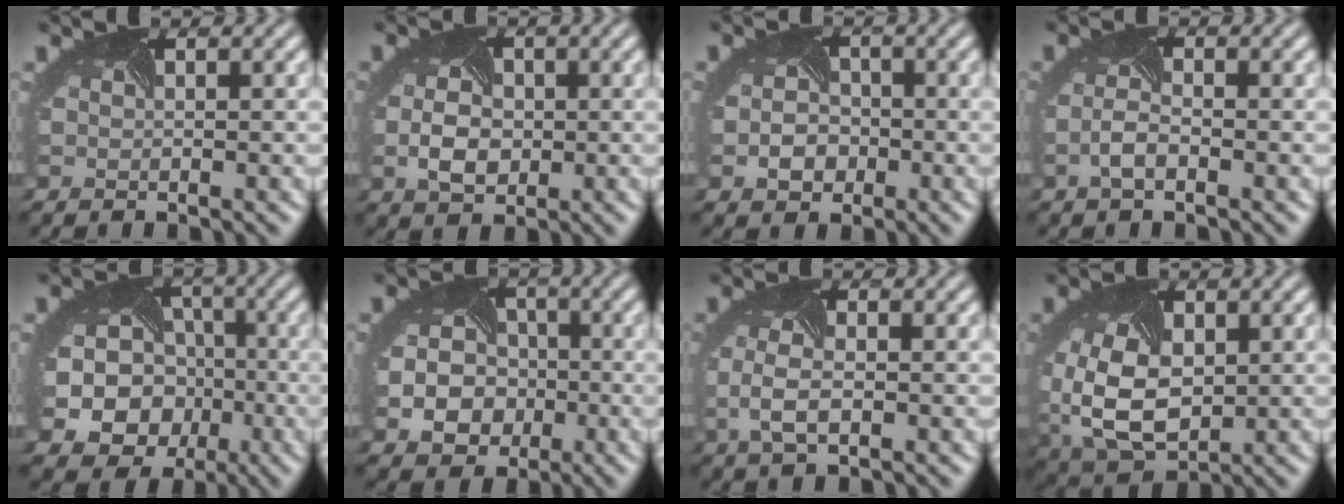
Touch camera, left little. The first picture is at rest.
{"total": 3.3, "force": [-0.9, 2.3, 2.2], "torque": [-0.051, -0.001, -0.010]}
{"total": 2.7, "force": [-1.2, 2.1, 1.2], "torque": [-0.025, -0.002, -0.018]}
{"total": 1.9, "force": [-1.5, 0.4, 1.1], "torque": [-0.038, -0.001, -0.023]}
{"total": 14.2, "force": [-4.0, 12.5, 5.3], "torque": [-0.133, -0.032, -0.065]}
{"total": 5.7, "force": [-1.9, 4.8, 2.5], "torque": [-0.037, -0.020, -0.023]}
{"total": 2.6, "force": [-1.0, 1.1, 2.1], "torque": [-0.064, -0.003, -0.012]}
{"total": 8.0, "force": [-1.2, 5.3, 5.9], "torque": [-0.167, -0.019, -0.003]}